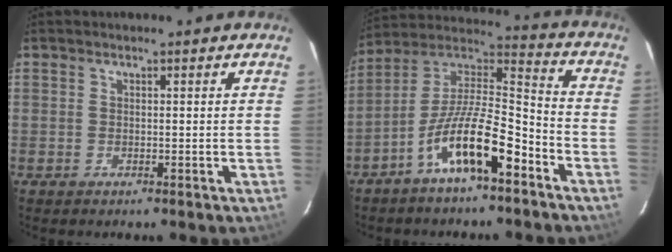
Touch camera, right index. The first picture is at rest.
{"total": 14.6, "force": [-8.3, 3.9, 11.4], "torque": [-0.208, 0.008, -0.151]}